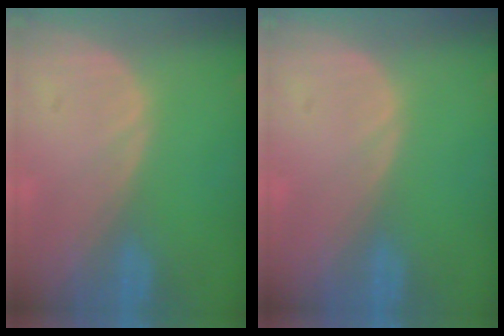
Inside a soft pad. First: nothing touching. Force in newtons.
{"total": 0.0}